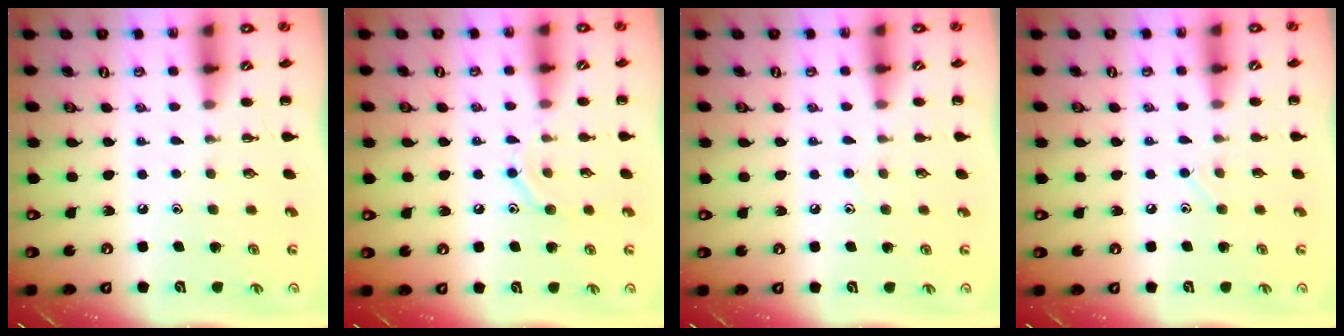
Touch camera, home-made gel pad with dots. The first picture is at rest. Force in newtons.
{"total": 9.0, "press": 8.9, "slide": 1.5}
{"total": 5.3, "press": 4.9, "slide": 2.0}
{"total": 4.0, "press": 3.8, "slide": 1.3}